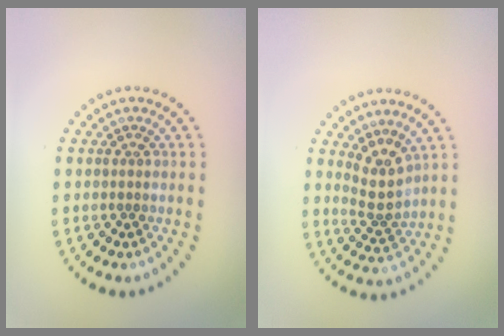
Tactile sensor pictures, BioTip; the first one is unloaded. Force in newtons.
{"total": 2.8, "press": 2.2, "slide": 1.7}